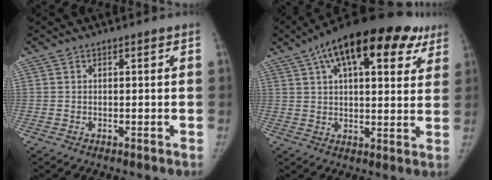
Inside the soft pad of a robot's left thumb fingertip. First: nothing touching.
{"total": 24.5, "force": [12.6, 11.1, 17.8], "torque": [-0.242, 0.016, 0.181]}